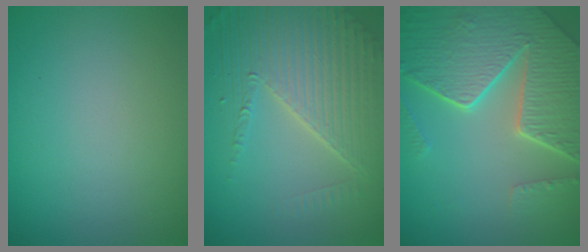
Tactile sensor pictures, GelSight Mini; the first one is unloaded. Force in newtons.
{"total": 6.7, "press": 4.9, "slide": 4.5}
{"total": 8.1, "press": 5.8, "slide": 5.6}